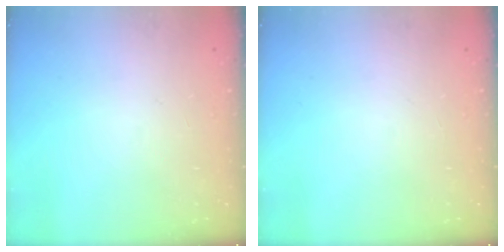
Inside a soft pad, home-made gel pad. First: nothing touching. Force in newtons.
{"total": 0.0}